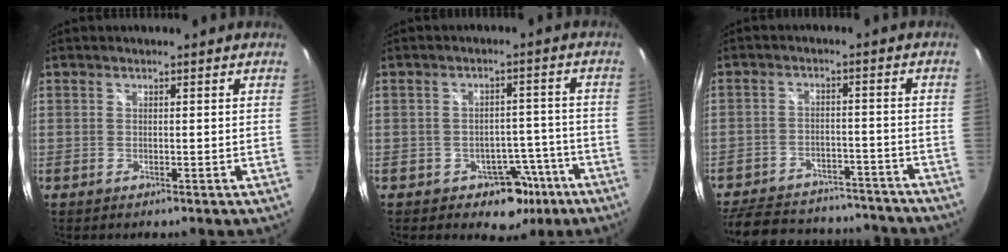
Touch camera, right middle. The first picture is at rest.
{"total": 6.9, "force": [-4.2, 5.0, 2.3], "torque": [-0.037, 0.031, -0.037]}
{"total": 25.0, "force": [-21.0, 9.8, 9.4], "torque": [-0.211, 0.020, -0.269]}